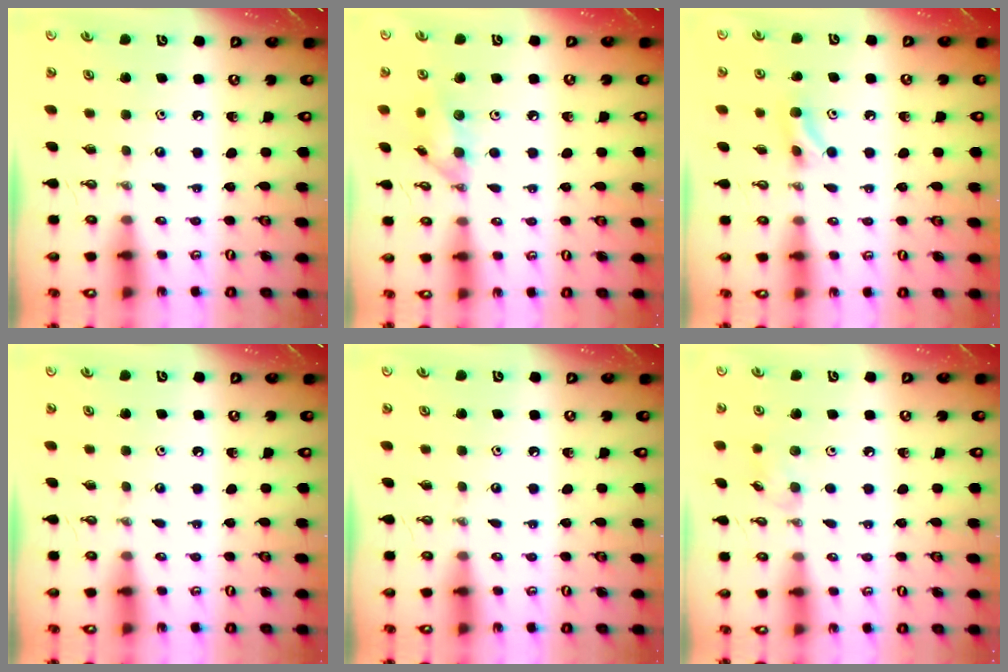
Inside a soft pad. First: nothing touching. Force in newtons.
{"total": 10.3, "press": 10.3, "slide": 0.4}
{"total": 4.0, "press": 3.8, "slide": 1.4}
{"total": 0.0}
{"total": 0.0}
{"total": 6.2, "press": 6.0, "slide": 1.4}